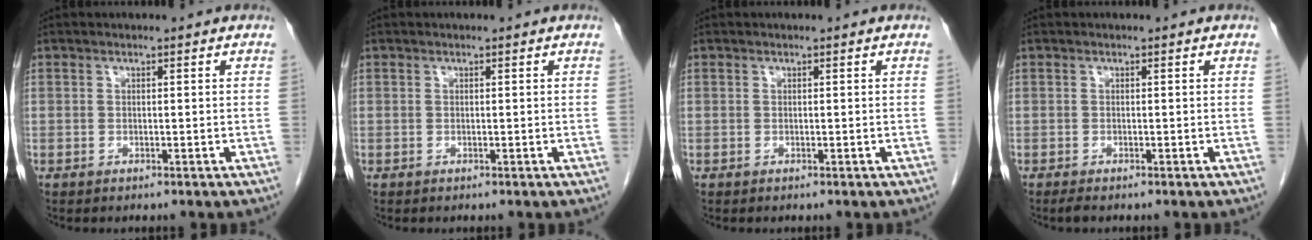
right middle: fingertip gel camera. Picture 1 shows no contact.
{"total": 0.0}
{"total": 0.0}
{"total": 0.7, "force": [-0.6, 0.0, 0.4], "torque": [-0.014, -0.003, -0.012]}